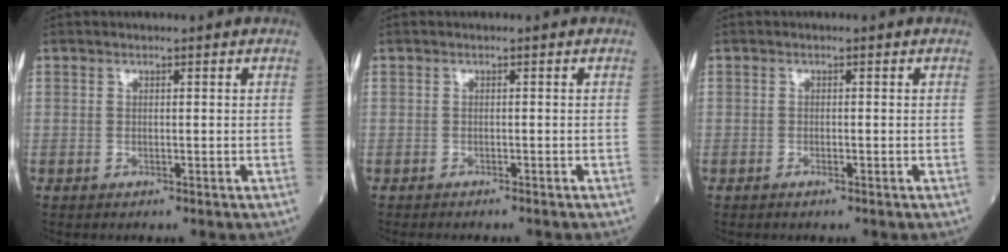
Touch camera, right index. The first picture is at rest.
{"total": 3.8, "force": [-3.4, 0.4, 1.6], "torque": [-0.019, -0.005, -0.042]}
{"total": 0.8, "force": [-0.6, 0.1, 0.6], "torque": [-0.015, 0.000, -0.011]}